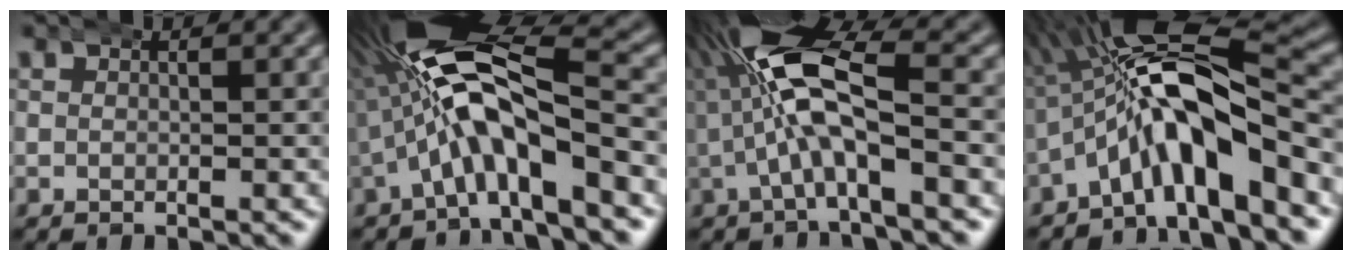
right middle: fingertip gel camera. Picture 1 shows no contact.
{"total": 11.8, "force": [1.4, 5.3, 10.5], "torque": [-0.196, 0.000, 0.017]}
{"total": 10.1, "force": [1.8, 4.6, 8.8], "torque": [-0.180, -0.003, 0.024]}
{"total": 10.4, "force": [-0.4, 5.0, 9.1], "torque": [-0.170, 0.004, -0.014]}